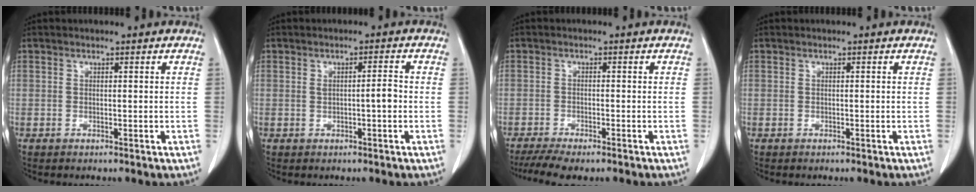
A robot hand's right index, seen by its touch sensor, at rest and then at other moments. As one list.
[{"total": 2.3, "force": [-0.2, 0.3, 2.3], "torque": [-0.039, 0.002, -0.002]}, {"total": 6.3, "force": [-5.0, 1.1, 3.6], "torque": [-0.057, -0.013, -0.080]}, {"total": 0.0}]